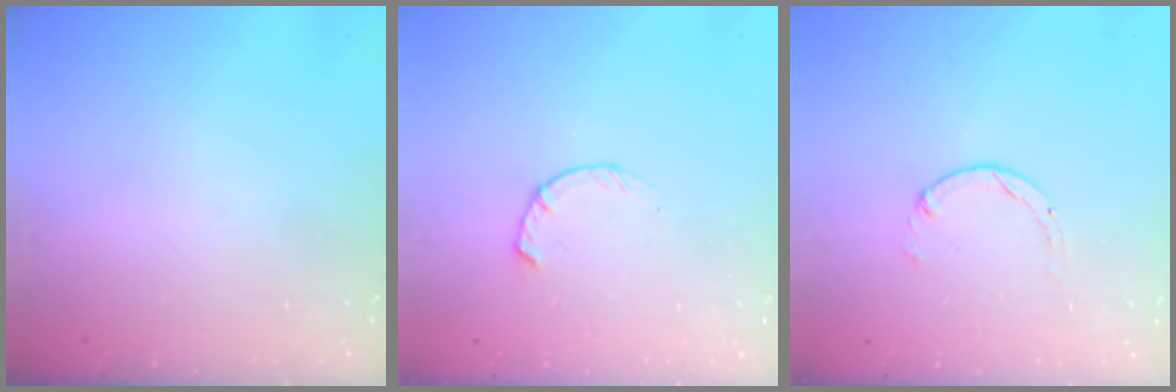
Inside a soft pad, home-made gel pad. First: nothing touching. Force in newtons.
{"total": 1.8, "press": 1.8, "slide": 0.3}
{"total": 0.0}